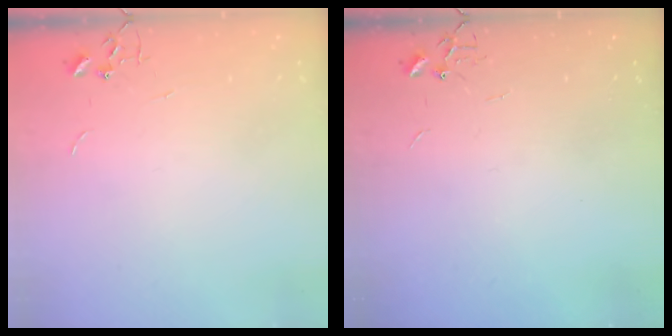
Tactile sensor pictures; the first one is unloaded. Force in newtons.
{"total": 0.0}